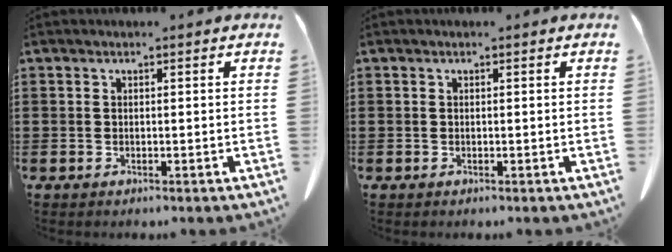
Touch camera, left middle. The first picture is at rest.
{"total": 0.0}